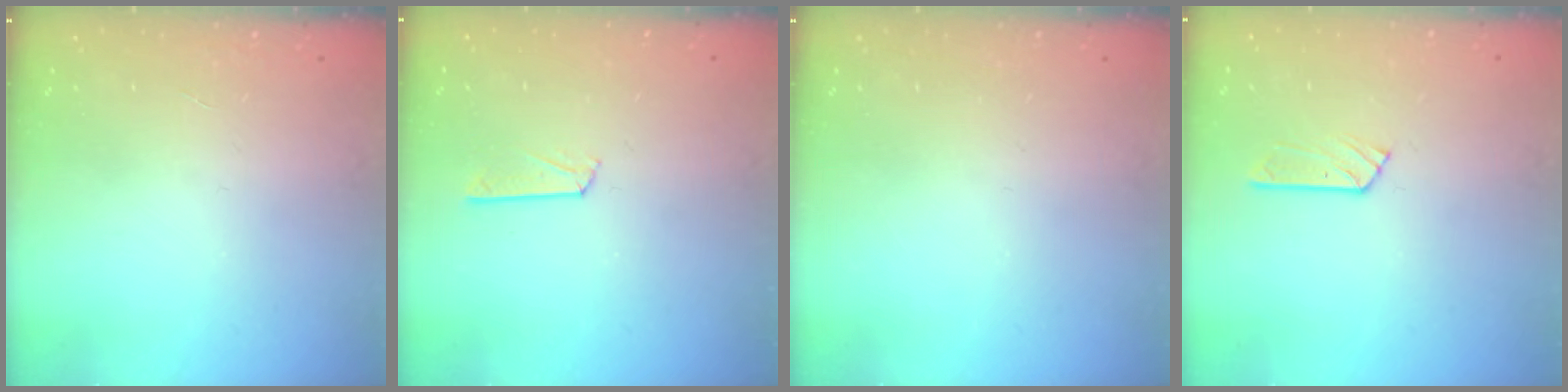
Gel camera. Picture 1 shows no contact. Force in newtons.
{"total": 3.2, "press": 3.2, "slide": 0.3}
{"total": 0.0}
{"total": 3.7, "press": 3.7, "slide": 0.4}